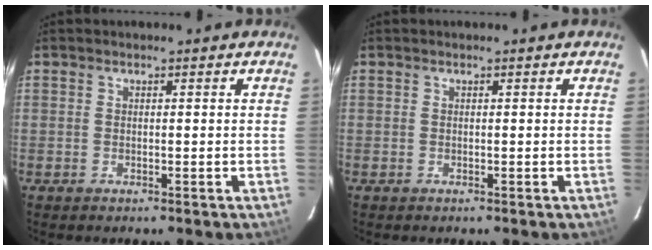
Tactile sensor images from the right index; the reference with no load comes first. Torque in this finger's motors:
{"motor_torque": [0.00, 0.00, 0.01, 0.00]}